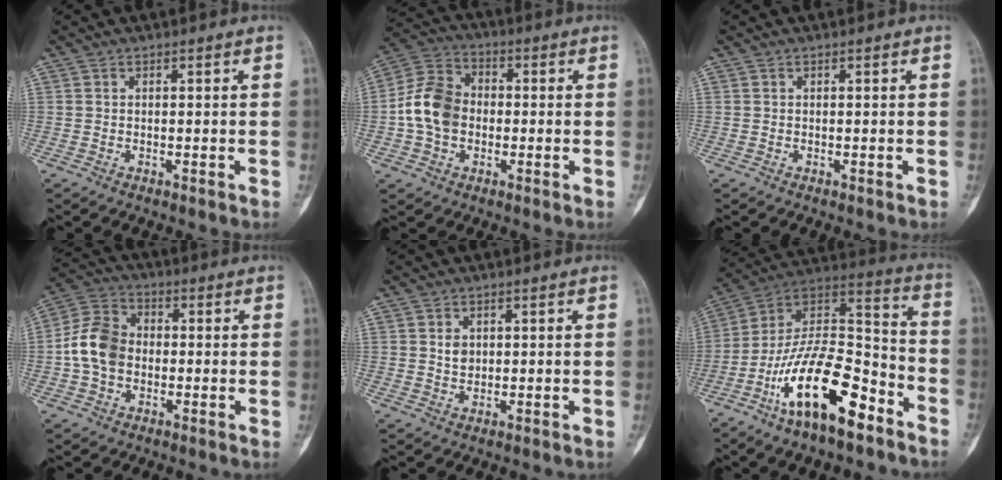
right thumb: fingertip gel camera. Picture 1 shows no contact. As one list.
[{"total": 10.5, "force": [-1.0, 8.0, 6.7], "torque": [-0.116, 0.027, -0.030]}, {"total": 0.0}, {"total": 9.5, "force": [-0.9, 7.2, 6.1], "torque": [-0.107, 0.025, -0.030]}, {"total": 2.1, "force": [0.4, 1.7, 1.3], "torque": [-0.013, -0.001, 0.008]}, {"total": 21.3, "force": [-11.8, 8.2, 15.7], "torque": [-0.275, 0.084, -0.206]}]